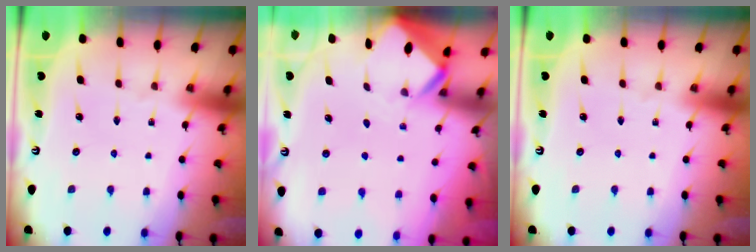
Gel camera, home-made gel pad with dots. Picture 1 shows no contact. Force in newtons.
{"total": 2.7, "press": 2.7, "slide": 0.2}
{"total": 0.0}